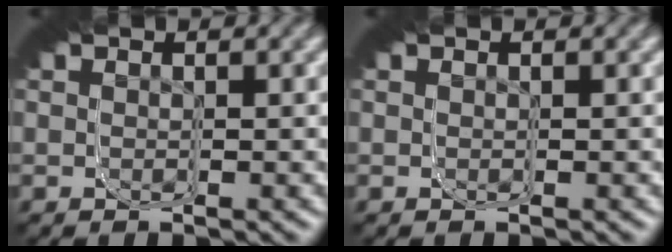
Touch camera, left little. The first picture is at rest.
{"total": 0.0}